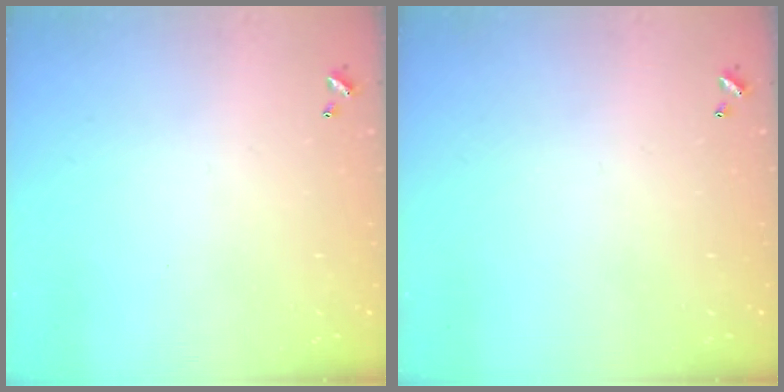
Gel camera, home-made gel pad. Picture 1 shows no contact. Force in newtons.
{"total": 0.0}